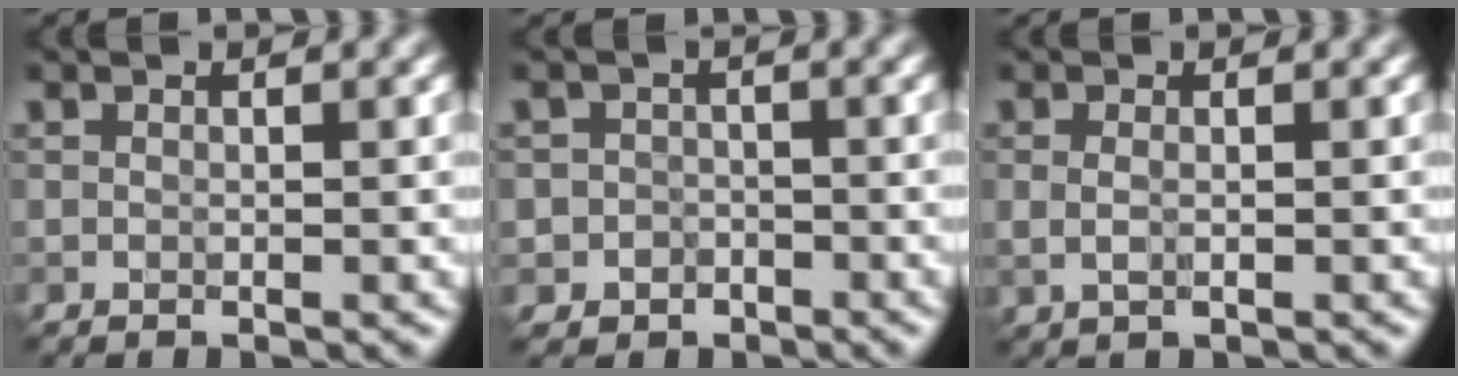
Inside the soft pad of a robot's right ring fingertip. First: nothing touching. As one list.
[{"total": 2.1, "force": [-1.0, 1.9, 0.1], "torque": [0.016, 0.007, -0.021]}, {"total": 1.1, "force": [0.1, 0.5, 1.0], "torque": [-0.024, -0.002, 0.002]}]